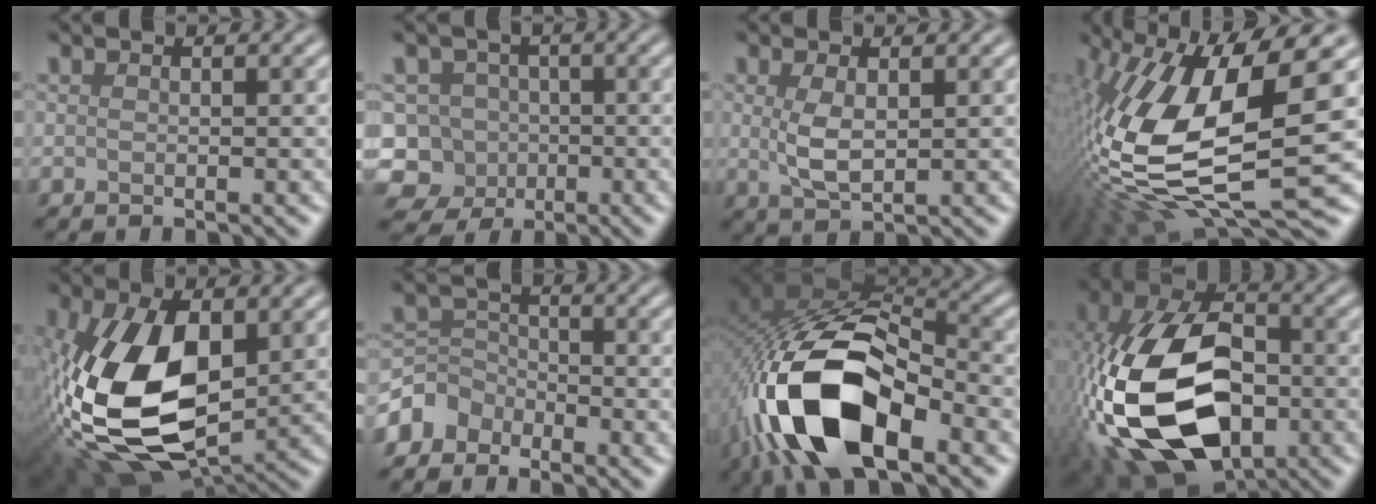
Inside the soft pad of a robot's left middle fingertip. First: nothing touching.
{"total": 8.8, "force": [-3.6, 7.7, 2.0], "torque": [-0.032, 0.001, -0.085]}
{"total": 2.7, "force": [0.3, 1.2, 2.4], "torque": [-0.061, -0.003, 0.010]}
{"total": 16.3, "force": [0.3, 6.3, 15.1], "torque": [-0.325, -0.011, 0.013]}
{"total": 15.1, "force": [-1.4, 8.3, 12.5], "torque": [-0.277, -0.026, -0.022]}
{"total": 3.3, "force": [-2.5, 2.2, 0.2], "torque": [-0.009, 0.005, -0.059]}
{"total": 16.1, "force": [-6.2, 7.7, 12.7], "torque": [-0.251, -0.007, -0.115]}
{"total": 17.5, "force": [-4.5, 10.8, 13.1], "torque": [-0.280, -0.015, -0.085]}